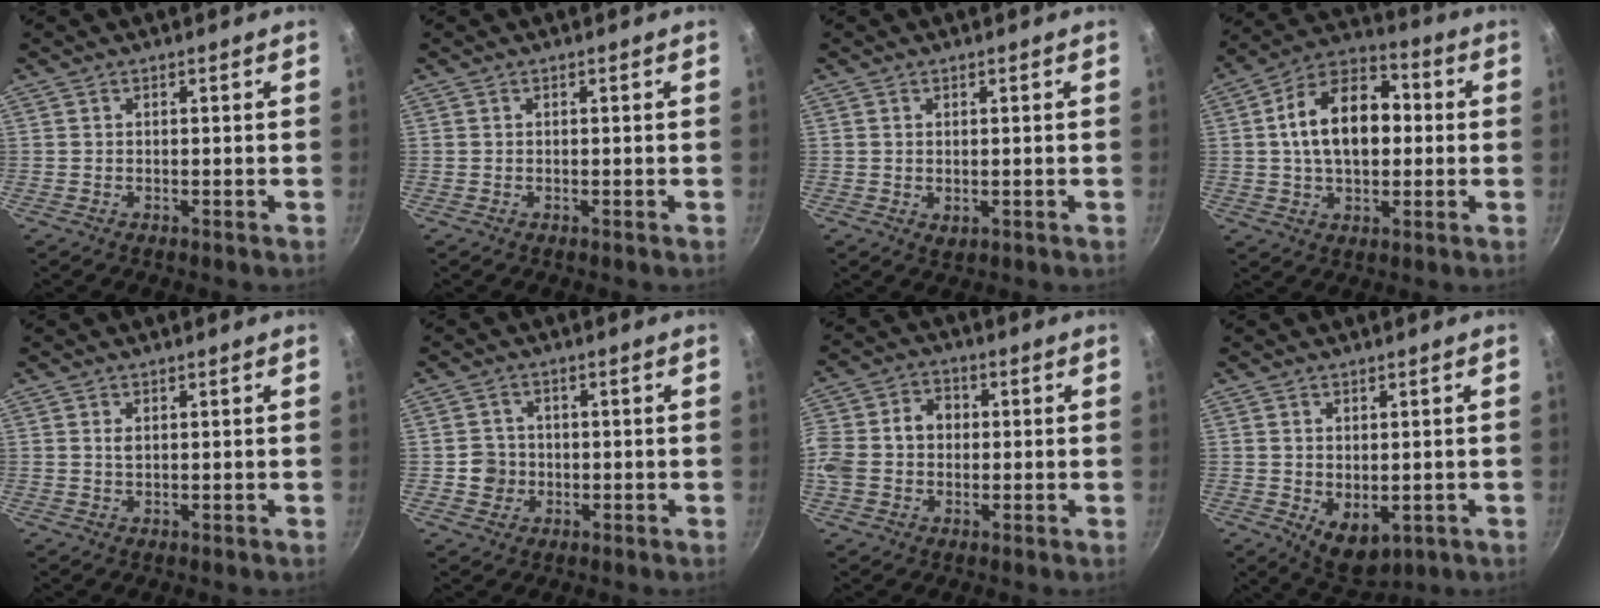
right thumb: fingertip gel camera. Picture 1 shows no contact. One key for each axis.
{"total": 0.0}
{"total": 1.2, "fx": 0.2, "fy": 0.7, "fz": 0.9, "tx": -0.013, "ty": -0.003, "tz": 0.004}
{"total": 16.4, "fx": 1.2, "fy": 10.5, "fz": 12.5, "tx": -0.169, "ty": 0.030, "tz": 0.004}
{"total": 1.1, "fx": 0.5, "fy": 0.6, "fz": 0.9, "tx": -0.016, "ty": -0.001, "tz": 0.009}
{"total": 3.8, "fx": -0.4, "fy": 3.6, "fz": 0.9, "tx": 0.009, "ty": 0.009, "tz": -0.009}
{"total": 11.0, "fx": 0.2, "fy": 9.0, "fz": 6.3, "tx": -0.116, "ty": 0.029, "tz": -0.011}
{"total": 6.4, "fx": -0.6, "fy": 4.1, "fz": 4.9, "tx": -0.061, "ty": -0.014, "tz": 0.007}